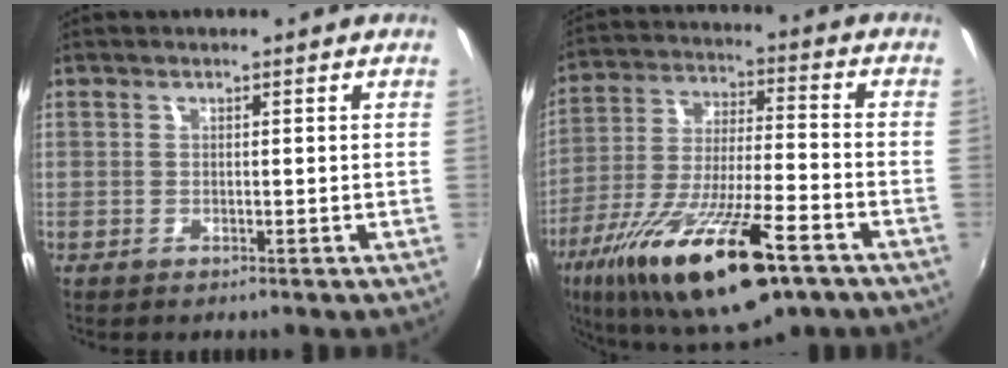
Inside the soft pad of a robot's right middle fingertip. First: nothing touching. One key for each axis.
{"total": 23.7, "fx": -14.1, "fy": 5.8, "fz": 18.1, "tx": -0.351, "ty": -0.058, "tz": -0.242}